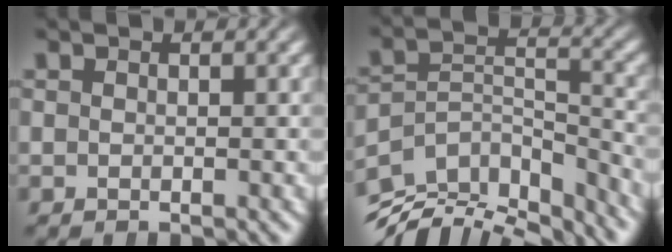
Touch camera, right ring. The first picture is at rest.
{"total": 12.3, "force": [-6.2, 8.3, 6.7], "torque": [-0.103, -0.040, -0.092]}